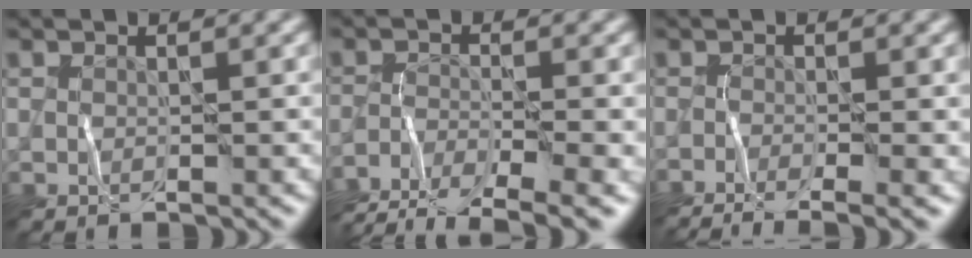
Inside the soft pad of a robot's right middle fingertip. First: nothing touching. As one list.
[{"total": 5.5, "force": [-4.6, 0.8, 3.0], "torque": [-0.061, -0.003, -0.076]}, {"total": 4.1, "force": [-2.6, 0.9, 3.1], "torque": [-0.034, 0.002, -0.032]}]